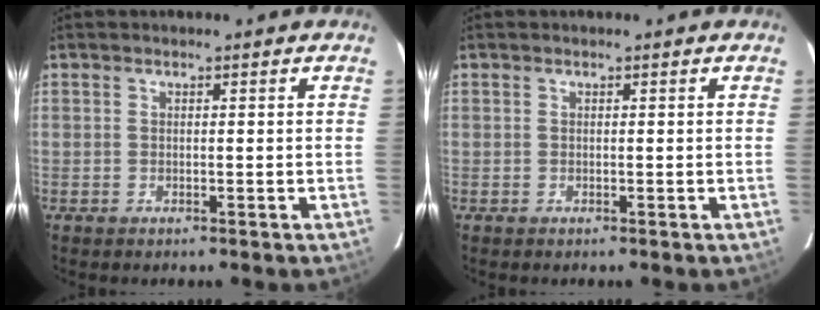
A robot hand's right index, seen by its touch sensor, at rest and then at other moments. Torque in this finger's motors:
{"motor_torque": [0.00, 0.00, 0.00, 0.01]}